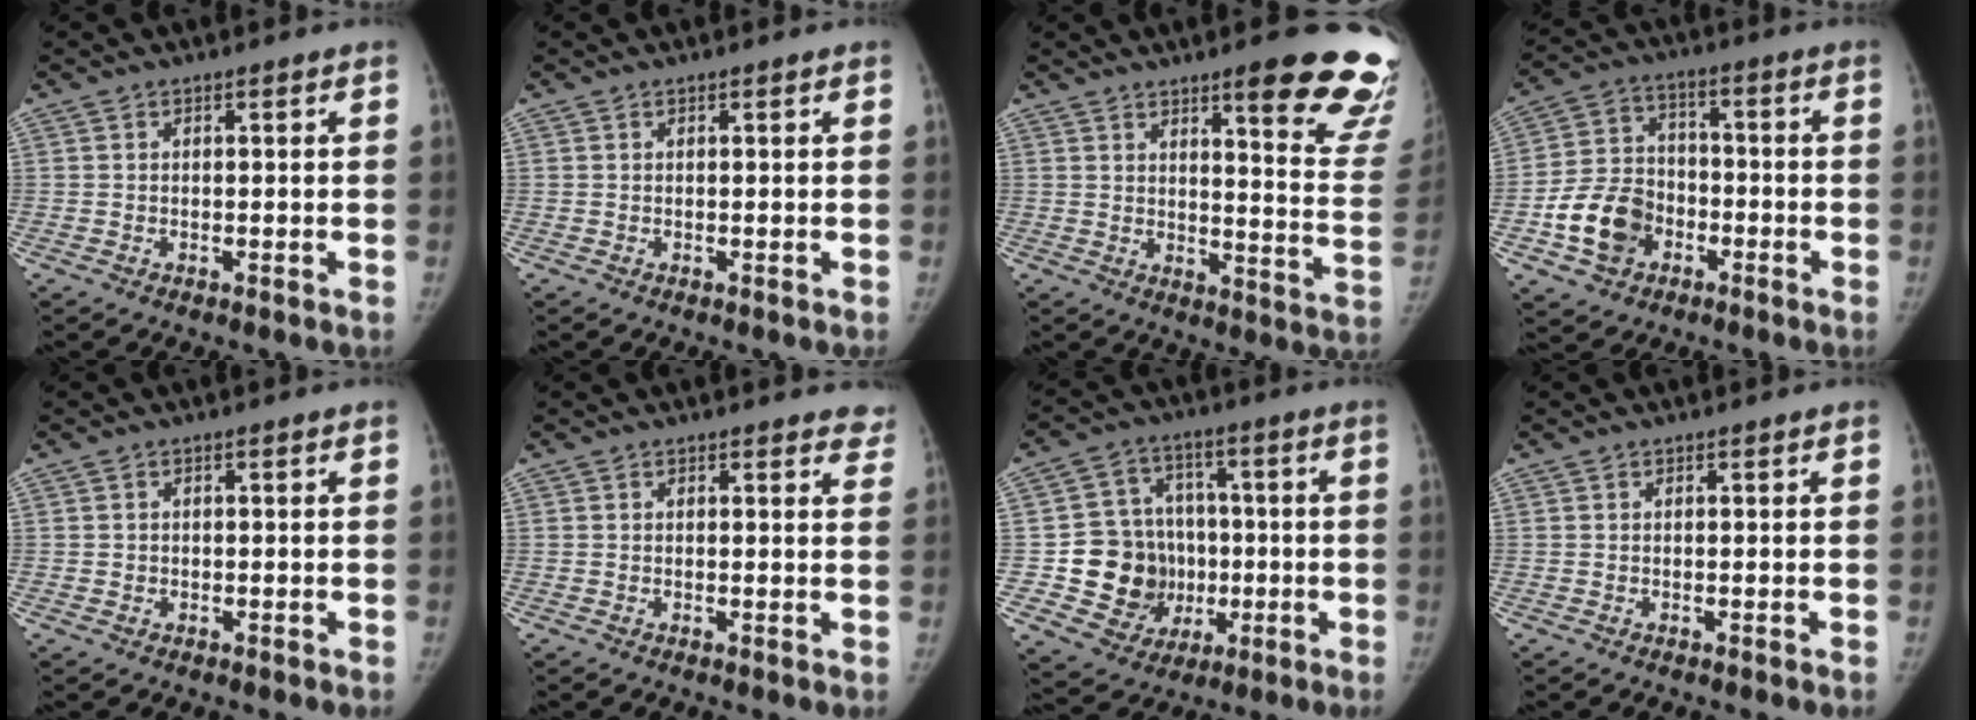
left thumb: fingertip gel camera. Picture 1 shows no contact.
{"total": 0.0}
{"total": 19.5, "force": [12.9, 3.3, 14.3], "torque": [-0.148, -0.081, 0.158]}
{"total": 11.8, "force": [-4.6, 9.2, 5.8], "torque": [-0.084, 0.027, -0.082]}
{"total": 0.8, "force": [-0.2, 0.8, -0.1], "torque": [0.007, 0.004, -0.003]}
{"total": 3.6, "force": [3.2, 1.4, 0.7], "torque": [0.026, -0.015, 0.016]}
{"total": 14.7, "force": [-1.9, 13.2, 6.2], "torque": [-0.051, 0.022, -0.014]}
{"total": 0.0}